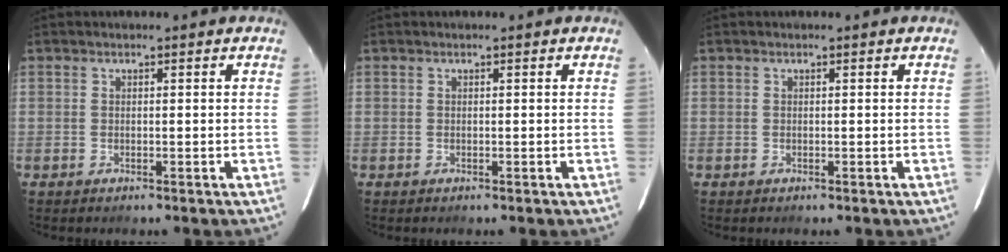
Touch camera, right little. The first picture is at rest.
{"total": 0.0}
{"total": 0.0}